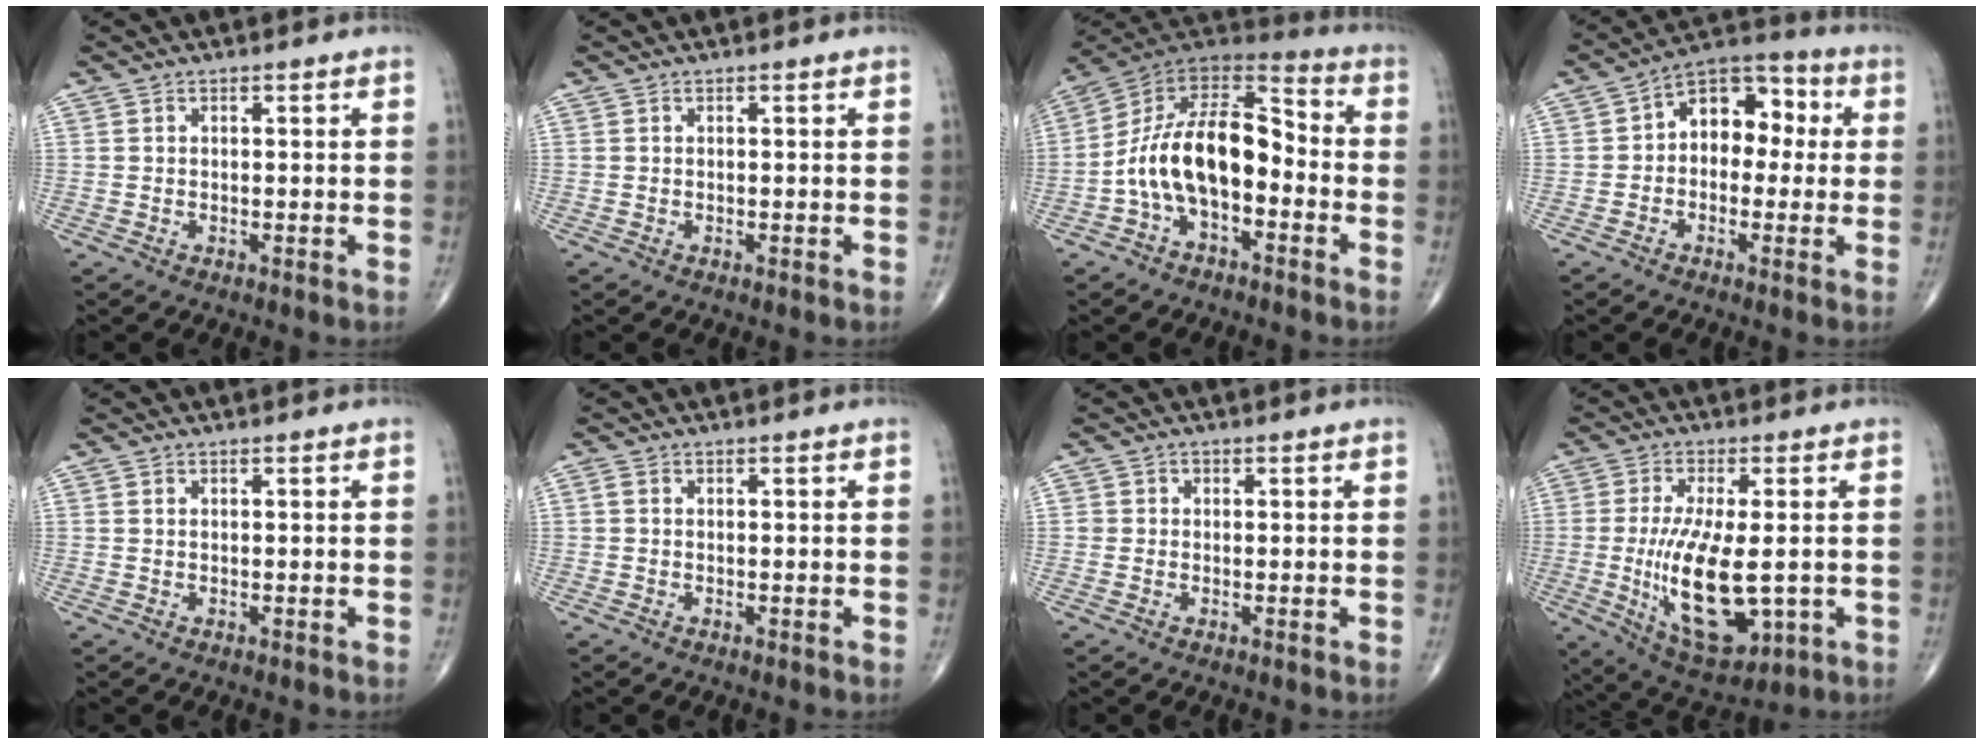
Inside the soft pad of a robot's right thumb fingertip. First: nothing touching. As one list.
[{"total": 0.0}, {"total": 16.7, "force": [-3.5, 9.2, 13.5], "torque": [-0.220, 0.065, -0.071]}, {"total": 11.4, "force": [1.1, 7.8, 8.2], "torque": [-0.079, 0.037, -0.001]}, {"total": 0.0}, {"total": 0.6, "force": [0.0, 0.4, 0.4], "torque": [-0.010, -0.001, -0.001]}, {"total": 1.0, "force": [0.0, 1.0, 0.1], "torque": [0.007, 0.004, -0.002]}, {"total": 16.2, "force": [-1.9, 6.6, 14.7], "torque": [-0.263, -0.022, -0.014]}]